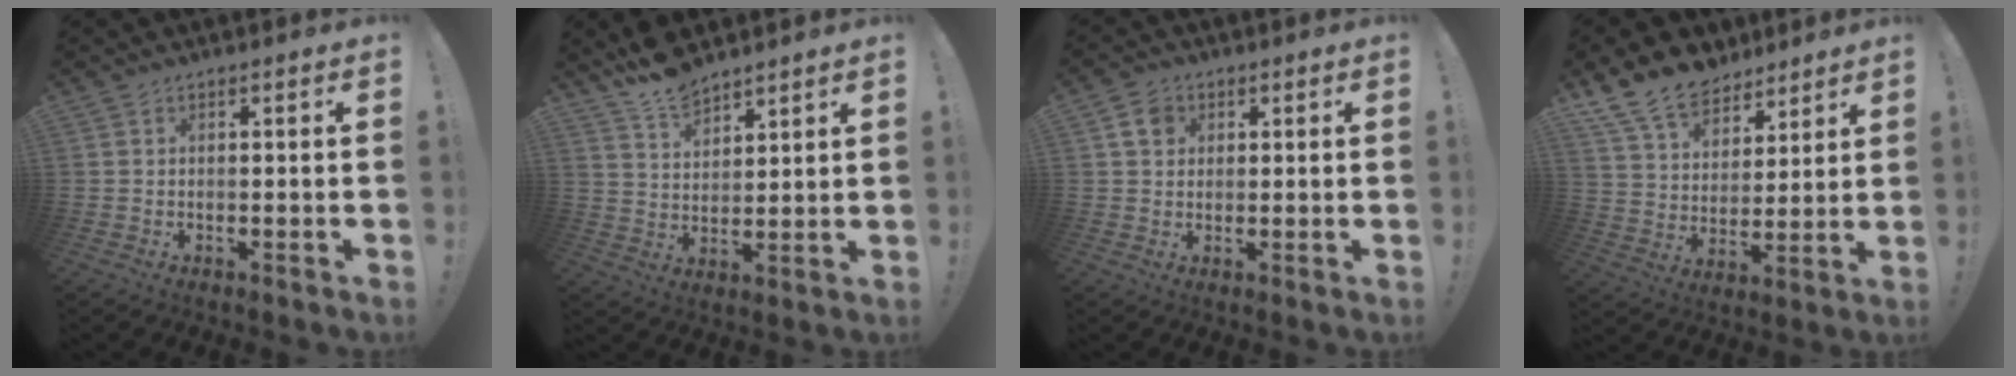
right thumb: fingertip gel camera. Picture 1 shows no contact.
{"total": 9.1, "force": [7.9, 3.4, 2.9], "torque": [-0.063, -0.048, 0.151]}
{"total": 5.4, "force": [2.1, 4.3, 2.6], "torque": [-0.042, 0.005, 0.042]}
{"total": 14.2, "force": [10.8, 8.1, 4.4], "torque": [-0.089, -0.075, 0.206]}